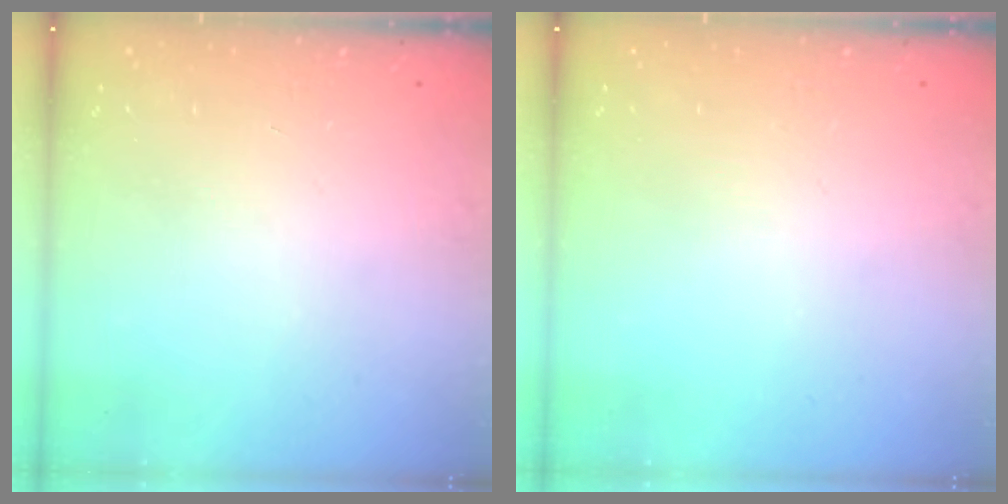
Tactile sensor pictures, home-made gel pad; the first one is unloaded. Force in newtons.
{"total": 0.0}